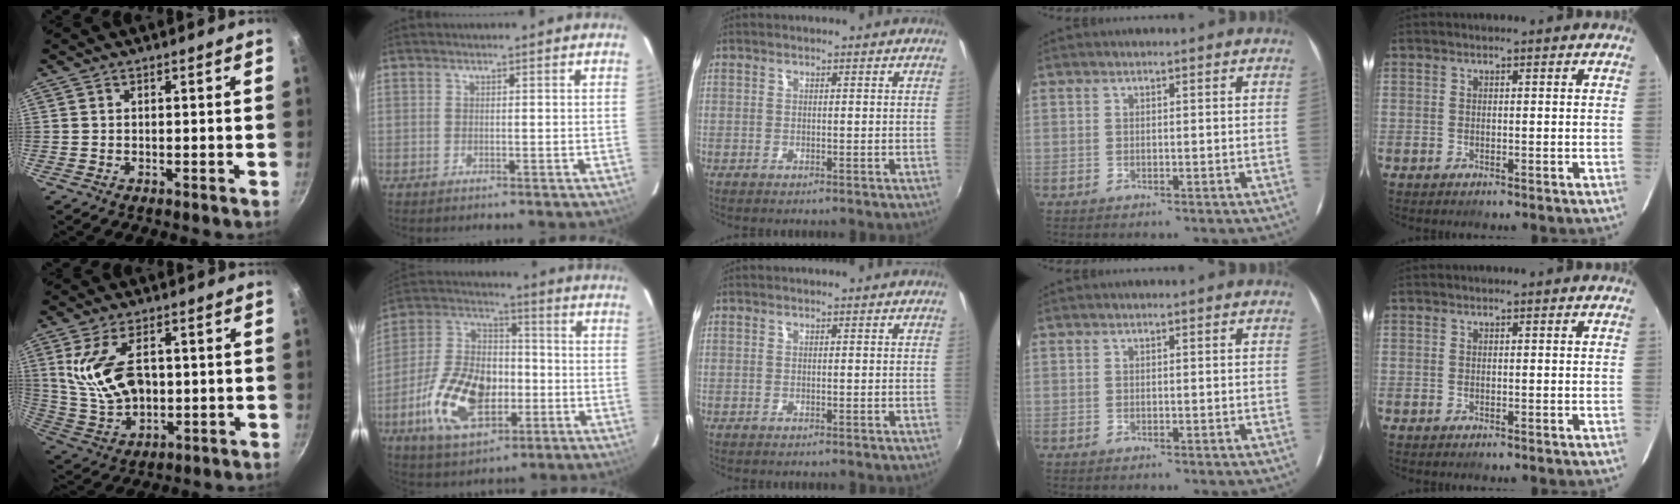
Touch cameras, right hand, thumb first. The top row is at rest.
{"thumb": {"total": 13.6, "force": [2.1, 8.1, 10.8], "torque": [-0.187, -0.011, 0.056]}, "index": {"total": 17.9, "force": [-5.8, 10.7, 13.1], "torque": [-0.279, 0.010, -0.094]}}